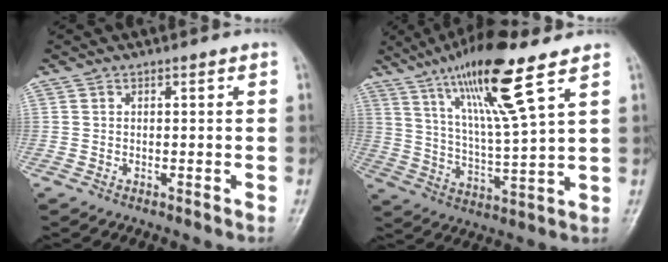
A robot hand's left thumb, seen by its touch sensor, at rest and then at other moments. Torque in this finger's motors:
{"motor_torque": [1.17, 0.15, 1.48, -1.30, 0.49]}